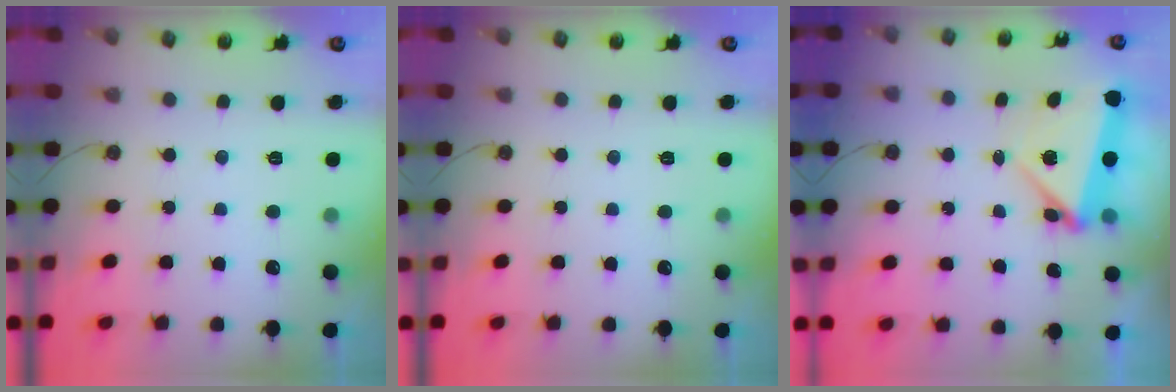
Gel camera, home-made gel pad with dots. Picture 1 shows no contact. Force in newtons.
{"total": 0.0}
{"total": 6.2, "press": 6.1, "slide": 1.2}